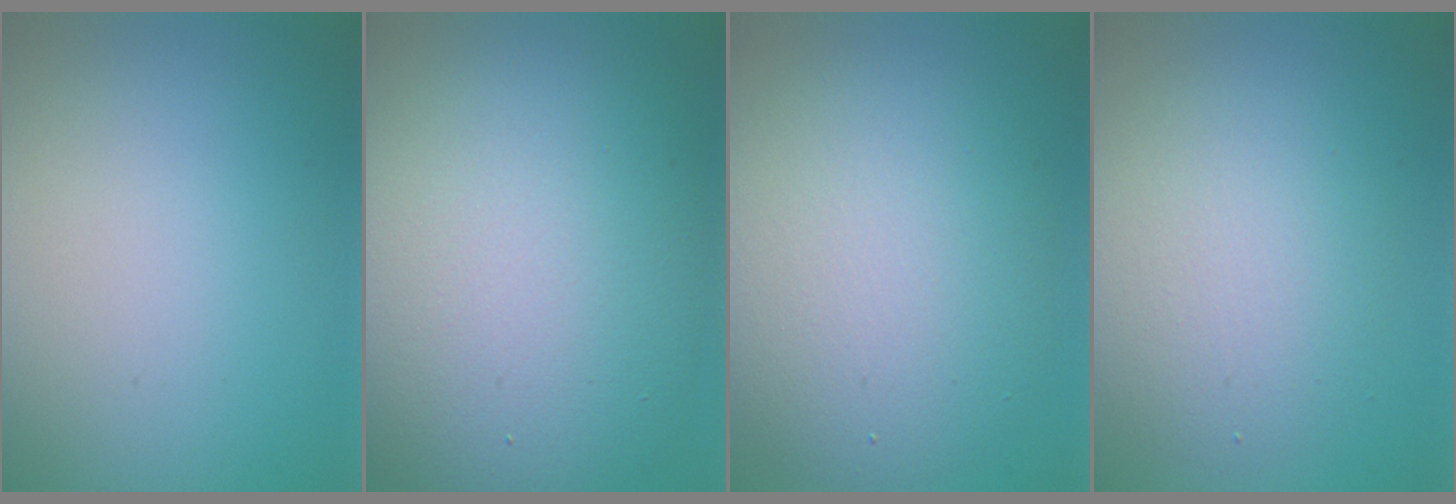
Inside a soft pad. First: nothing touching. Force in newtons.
{"total": 13.4, "press": 13.4, "slide": 0.4}
{"total": 7.5, "press": 7.5, "slide": 0.3}
{"total": 4.4, "press": 4.4, "slide": 0.3}